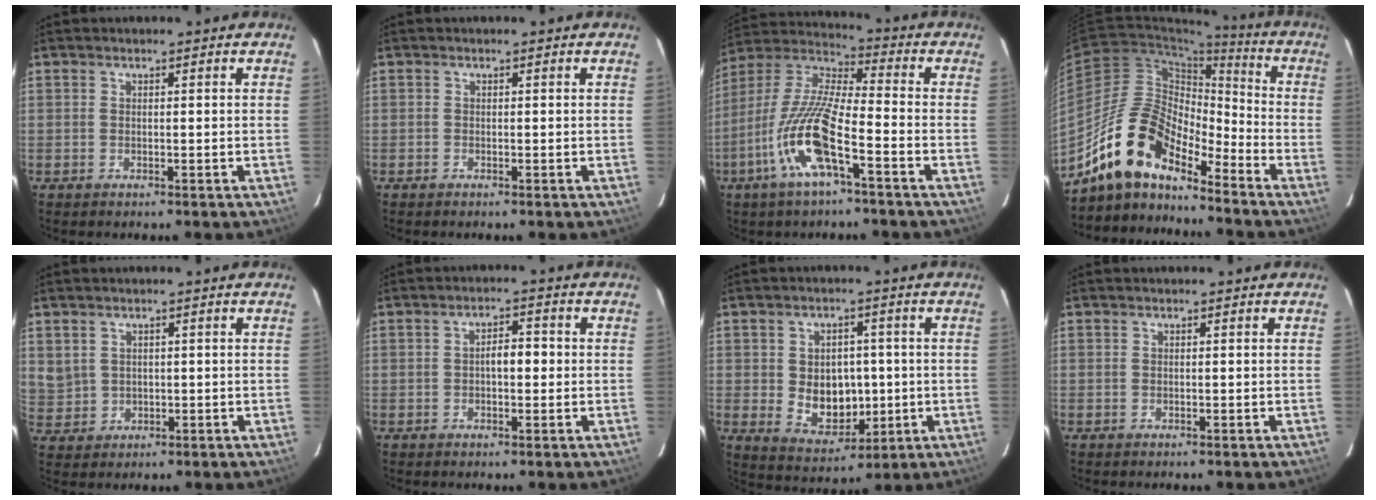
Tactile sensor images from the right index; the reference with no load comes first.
{"total": 0.0}
{"total": 15.0, "force": [-6.8, 2.8, 13.0], "torque": [-0.267, -0.011, -0.141]}
{"total": 14.7, "force": [-12.2, 4.7, 6.7], "torque": [-0.119, 0.011, -0.238]}
{"total": 5.3, "force": [1.6, 4.9, 1.4], "torque": [-0.031, 0.007, 0.050]}
{"total": 3.6, "force": [-0.1, 1.8, 3.1], "torque": [-0.050, 0.011, -0.002]}
{"total": 9.2, "force": [-0.4, 7.2, 5.7], "torque": [-0.112, -0.002, 0.017]}
{"total": 0.0}